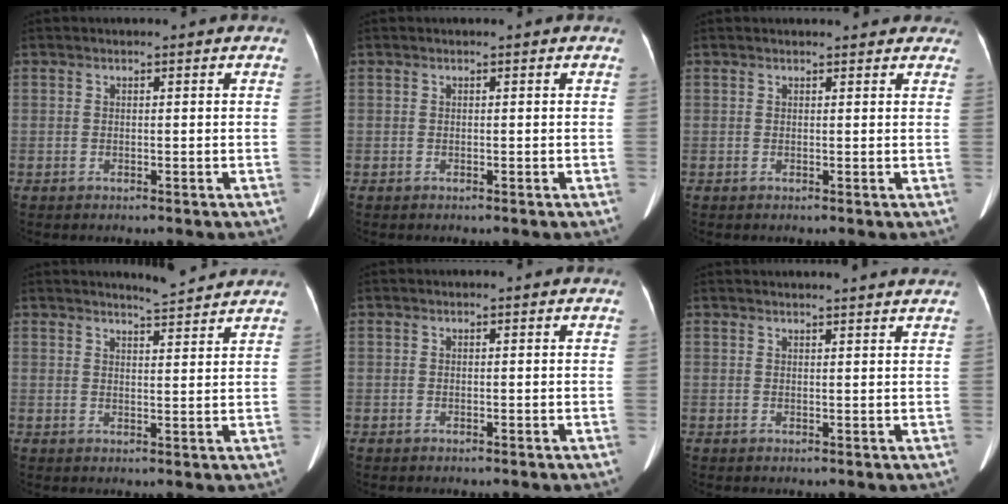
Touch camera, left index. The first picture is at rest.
{"total": 0.0}
{"total": 6.9, "force": [6.1, 2.4, 2.0], "torque": [-0.010, 0.018, 0.059]}
{"total": 4.4, "force": [4.3, -0.2, 0.7], "torque": [-0.022, -0.003, 0.060]}
{"total": 0.0}
{"total": 6.4, "force": [6.1, -0.7, 2.0], "torque": [-0.021, 0.017, 0.060]}